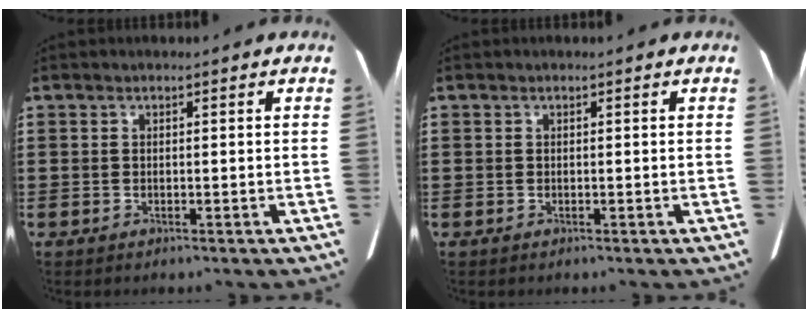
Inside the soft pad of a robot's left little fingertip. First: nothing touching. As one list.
[{"total": 0.0}]